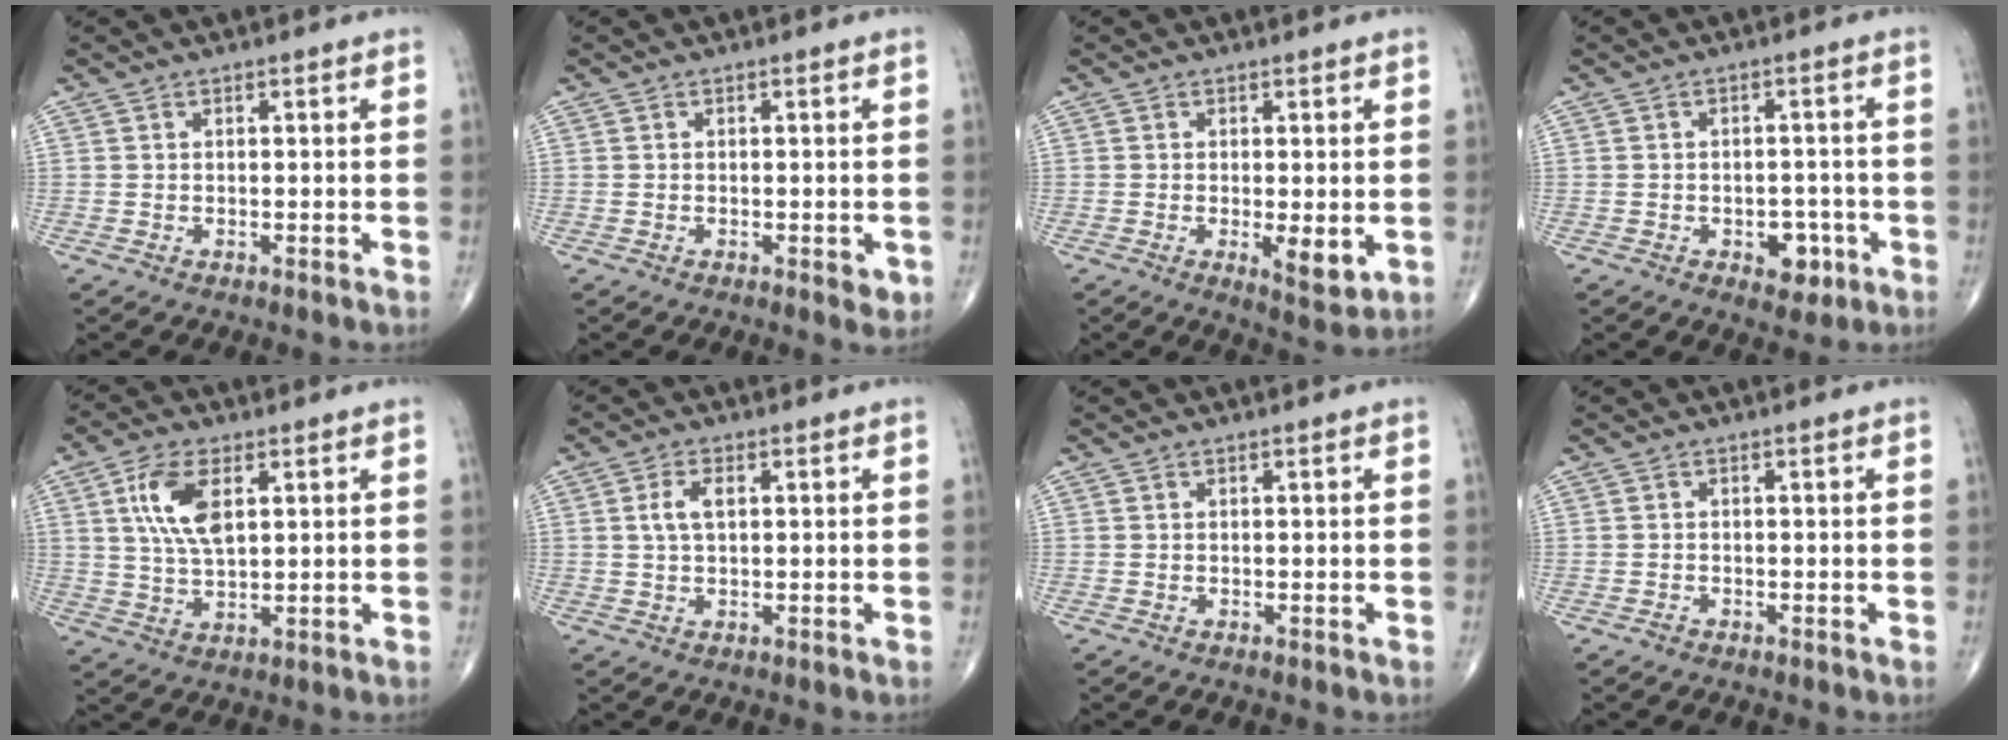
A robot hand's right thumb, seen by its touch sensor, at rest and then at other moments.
{"total": 2.0, "force": [-0.5, 0.8, 1.8], "torque": [-0.015, -0.002, -0.004]}
{"total": 5.2, "force": [-0.7, 1.7, 4.8], "torque": [-0.071, -0.016, -0.007]}
{"total": 5.2, "force": [-2.1, 3.4, 3.3], "torque": [-0.015, 0.015, -0.021]}
{"total": 9.5, "force": [2.9, 4.5, 7.8], "torque": [-0.156, -0.006, 0.058]}
{"total": 3.8, "force": [0.9, 1.9, 3.1], "torque": [-0.069, 0.006, 0.016]}
{"total": 0.0}
{"total": 0.6, "force": [-0.4, 0.3, 0.1], "torque": [0.000, 0.001, -0.010]}